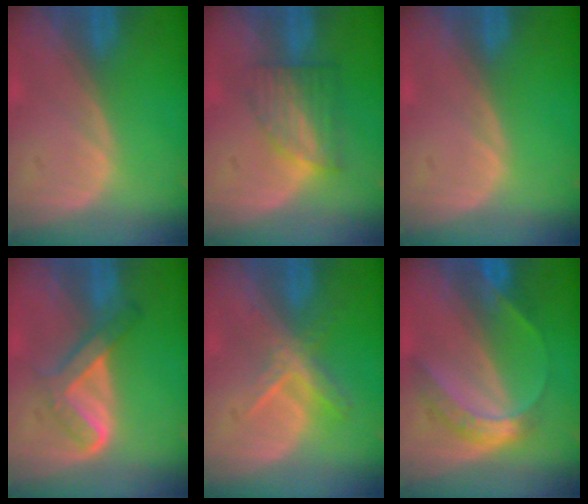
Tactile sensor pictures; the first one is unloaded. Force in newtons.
{"total": 6.3, "press": 5.6, "slide": 2.8}
{"total": 0.0}
{"total": 5.3, "press": 5.1, "slide": 1.4}
{"total": 5.7, "press": 5.0, "slide": 2.9}
{"total": 6.8, "press": 5.6, "slide": 3.9}